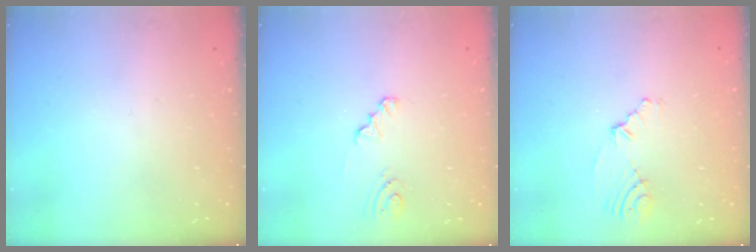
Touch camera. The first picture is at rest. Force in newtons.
{"total": 2.4, "press": 2.4, "slide": 0.3}
{"total": 4.8, "press": 1.7, "slide": 4.5}